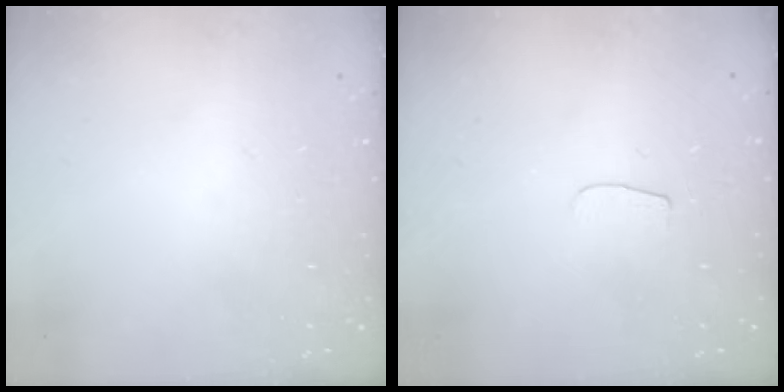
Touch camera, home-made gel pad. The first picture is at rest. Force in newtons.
{"total": 3.3, "press": 3.3, "slide": 0.3}